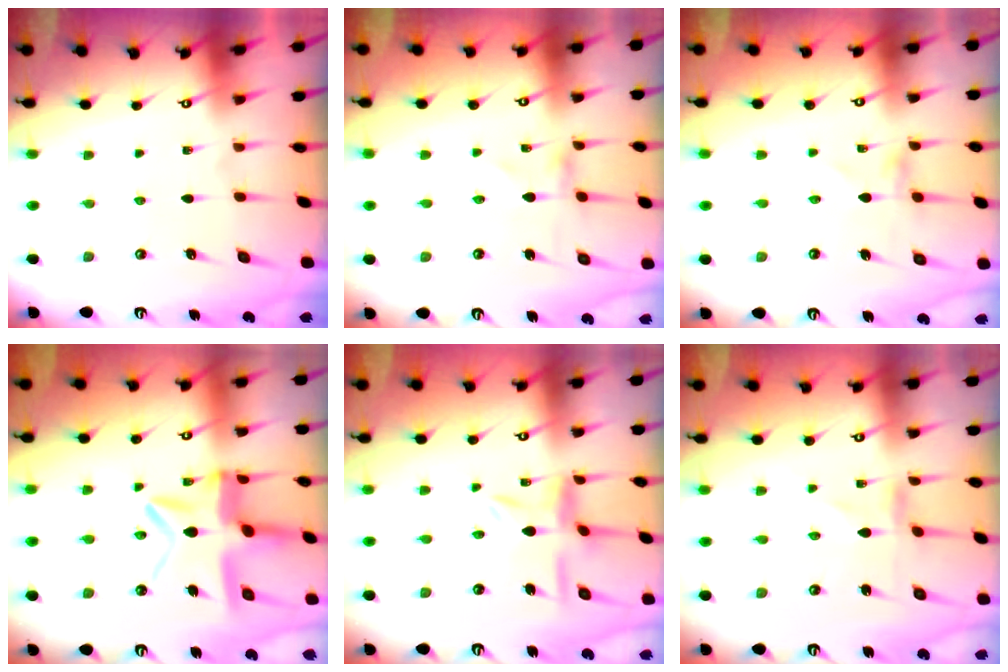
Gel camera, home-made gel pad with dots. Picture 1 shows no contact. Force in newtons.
{"total": 0.7, "press": 0.7, "slide": 0.1}
{"total": 0.0}
{"total": 13.3, "press": 13.2, "slide": 1.3}
{"total": 6.6, "press": 6.6, "slide": 0.4}
{"total": 1.2, "press": 1.2, "slide": 0.2}